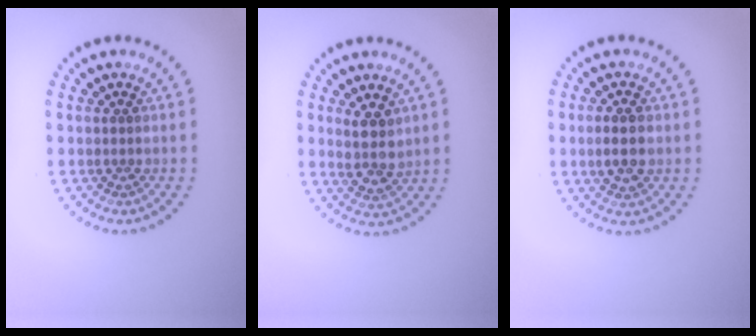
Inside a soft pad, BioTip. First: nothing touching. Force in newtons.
{"total": 2.9, "press": 2.6, "slide": 1.3}
{"total": 2.9, "press": 2.9, "slide": 0.1}